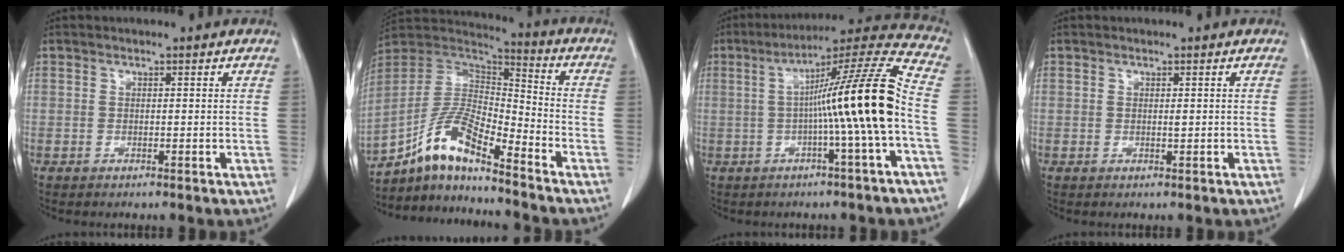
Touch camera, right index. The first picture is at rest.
{"total": 12.5, "force": [-8.9, 2.2, 8.5], "torque": [-0.176, 0.018, -0.167]}
{"total": 15.5, "force": [-1.9, -1.7, 15.3], "torque": [-0.228, 0.025, -0.039]}
{"total": 0.0}